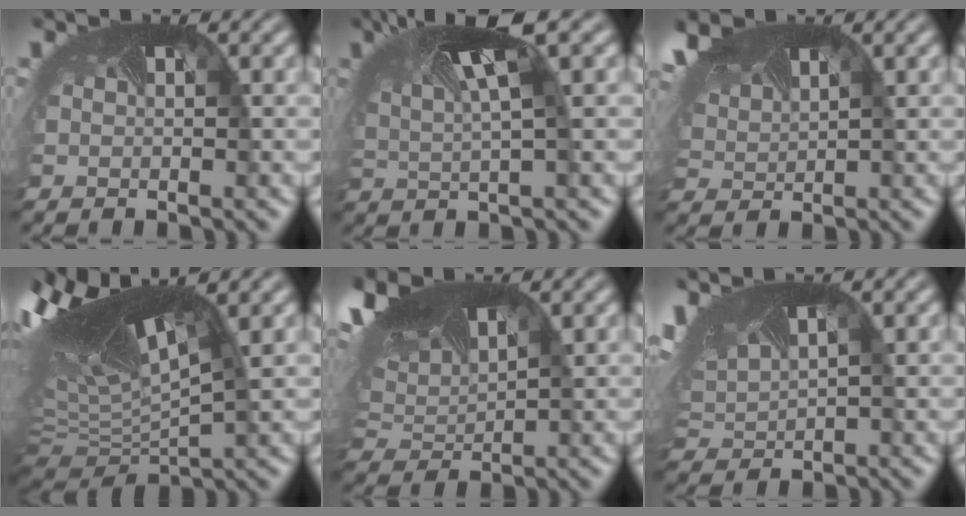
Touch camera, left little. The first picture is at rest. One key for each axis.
{"total": 5.8, "fx": 2.6, "fy": 1.5, "fz": 4.9, "tx": -0.107, "ty": 0.010, "tz": 0.050}
{"total": 6.5, "fx": 4.5, "fy": 2.9, "fz": 3.6, "tx": -0.100, "ty": 0.018, "tz": 0.082}
{"total": 14.5, "fx": 4.5, "fy": 6.4, "fz": 12.2, "tx": -0.235, "ty": 0.025, "tz": 0.088}
{"total": 9.4, "fx": 5.5, "fy": 4.3, "fz": 6.4, "tx": -0.139, "ty": 0.024, "tz": 0.090}
{"total": 6.3, "fx": 3.0, "fy": 3.0, "fz": 4.6, "tx": -0.112, "ty": 0.014, "tz": 0.058}